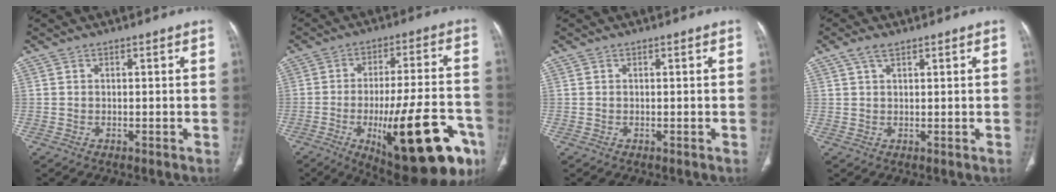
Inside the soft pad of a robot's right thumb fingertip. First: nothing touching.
{"total": 26.1, "force": [-10.2, 8.5, 22.4], "torque": [-0.283, 0.032, -0.132]}
{"total": 0.0}
{"total": 2.6, "force": [1.7, 1.1, 1.7], "torque": [-0.036, 0.003, 0.036]}